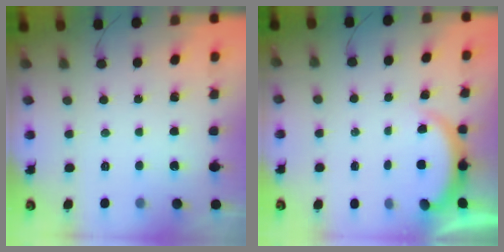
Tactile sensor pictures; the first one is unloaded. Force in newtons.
{"total": 1.8, "press": 1.8, "slide": 0.5}